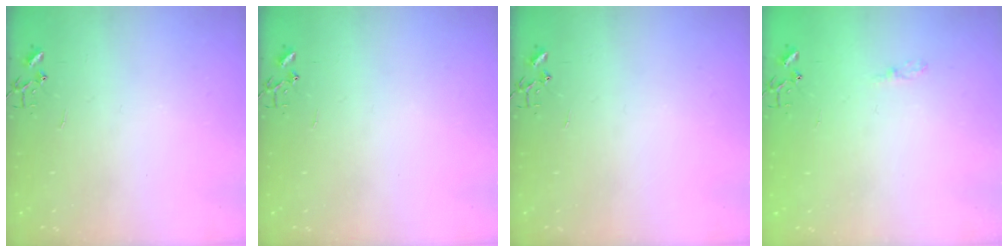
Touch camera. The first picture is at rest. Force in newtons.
{"total": 0.0}
{"total": 0.0}
{"total": 3.5, "press": 3.5, "slide": 0.5}